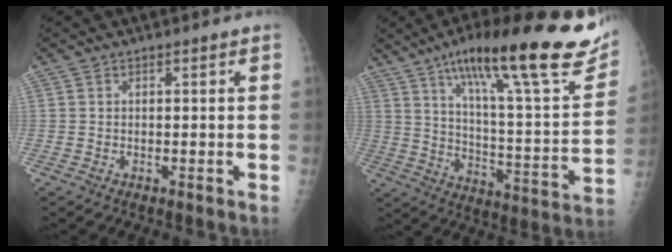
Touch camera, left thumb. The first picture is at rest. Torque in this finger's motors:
{"motor_torque": [0.63, 0.62, 1.47, -1.29, 0.16]}